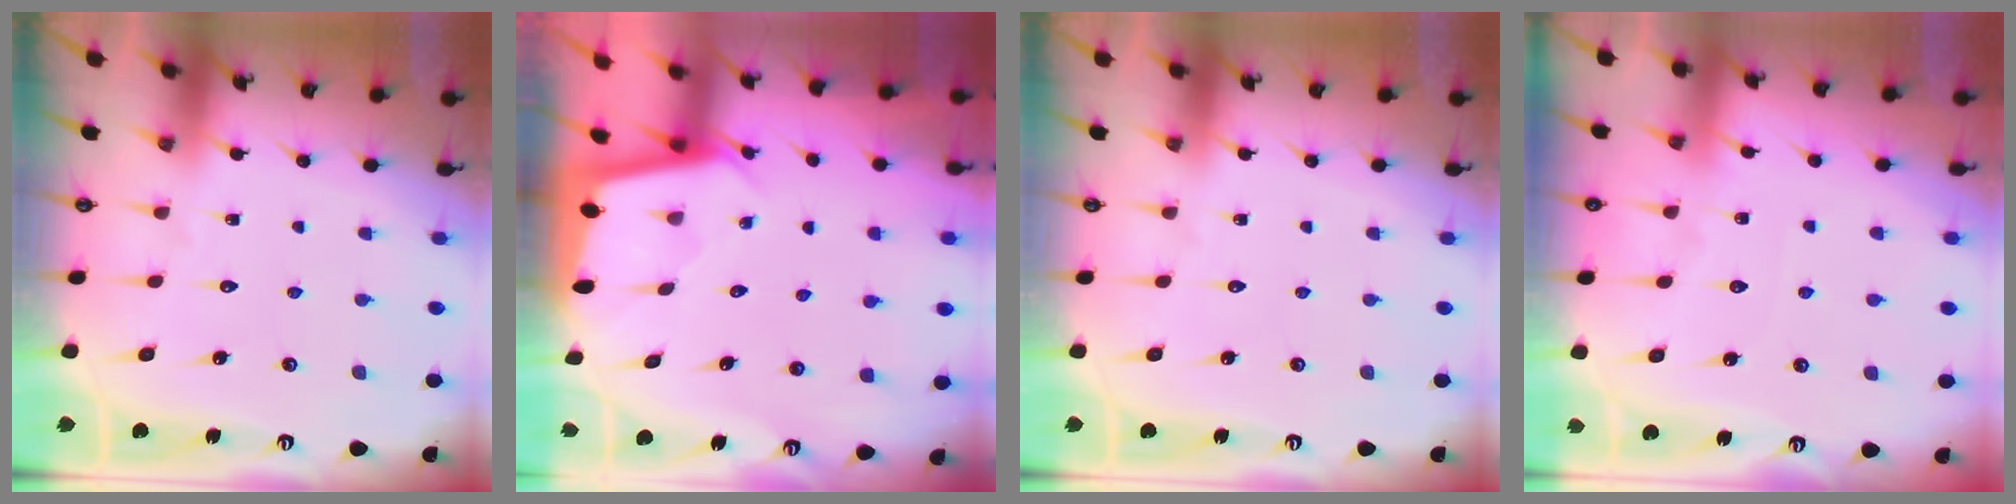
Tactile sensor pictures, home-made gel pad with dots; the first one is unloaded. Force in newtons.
{"total": 1.8, "press": 1.8, "slide": 0.1}
{"total": 0.0}
{"total": 4.5, "press": 4.4, "slide": 0.7}